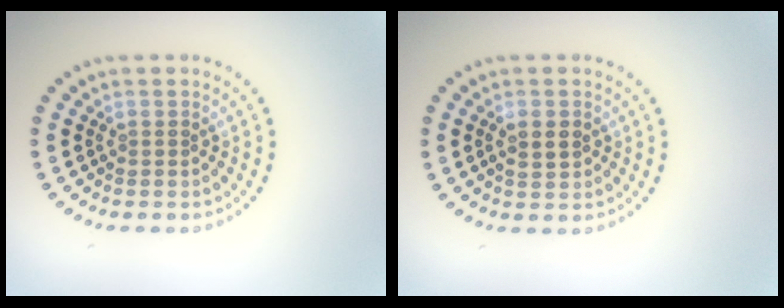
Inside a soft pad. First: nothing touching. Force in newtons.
{"total": 1.6, "press": 1.6, "slide": 0.1}